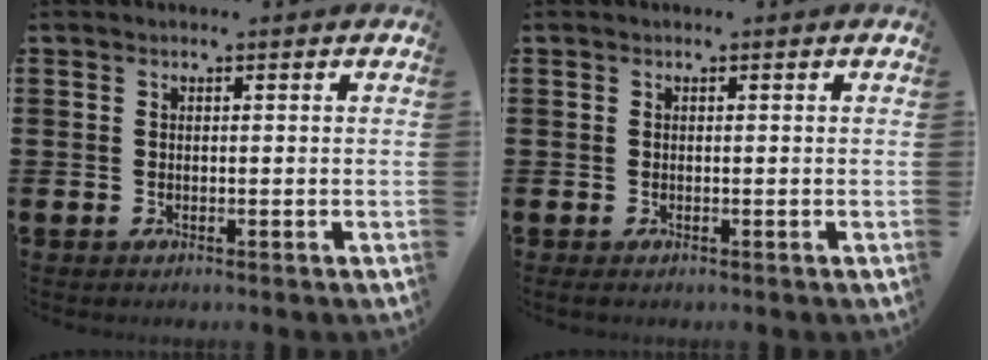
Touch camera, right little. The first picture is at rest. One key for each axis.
{"total": 0.0}